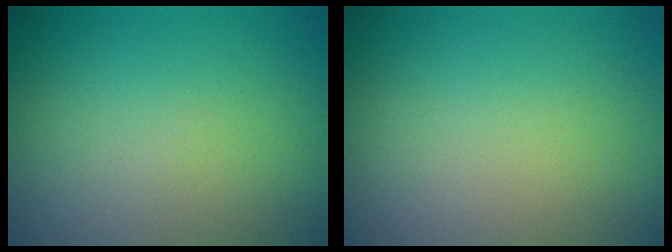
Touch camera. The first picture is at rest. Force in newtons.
{"total": 0.0}